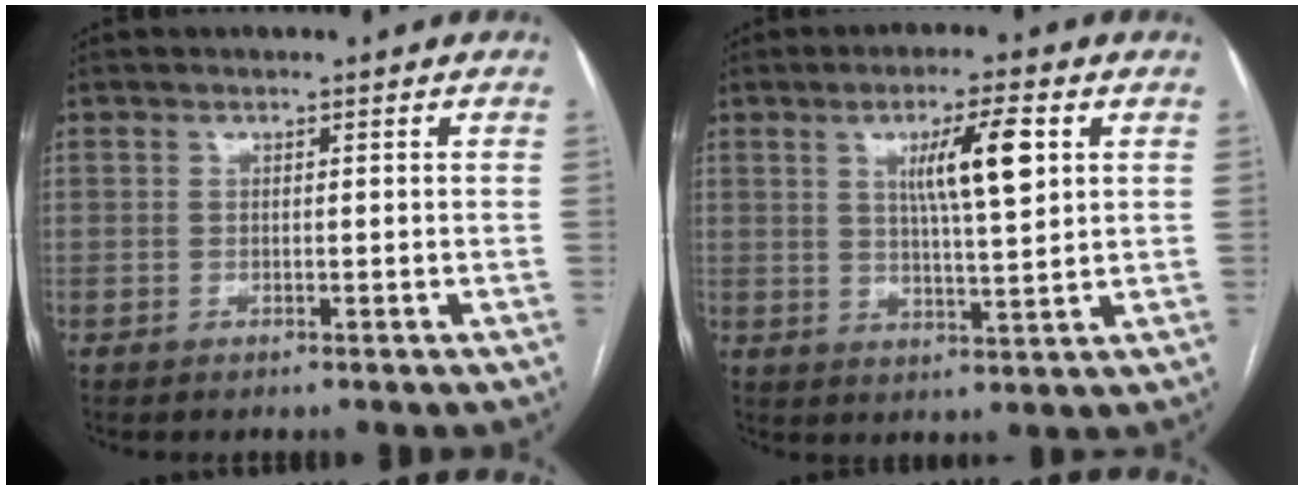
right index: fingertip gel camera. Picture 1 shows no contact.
{"total": 8.5, "force": [2.8, 0.8, 7.9], "torque": [-0.134, 0.003, 0.048]}